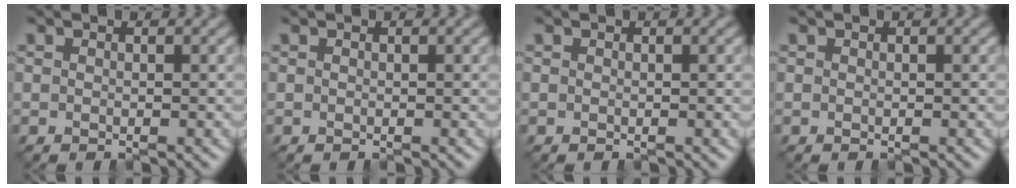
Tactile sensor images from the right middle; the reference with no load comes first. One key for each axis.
{"total": 0.0}
{"total": 0.0}
{"total": 0.0}